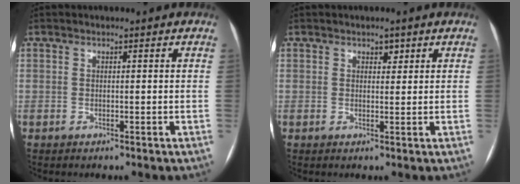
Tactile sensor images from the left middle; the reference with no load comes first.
{"total": 1.4, "force": [0.9, 0.8, 0.7], "torque": [-0.007, 0.001, 0.012]}